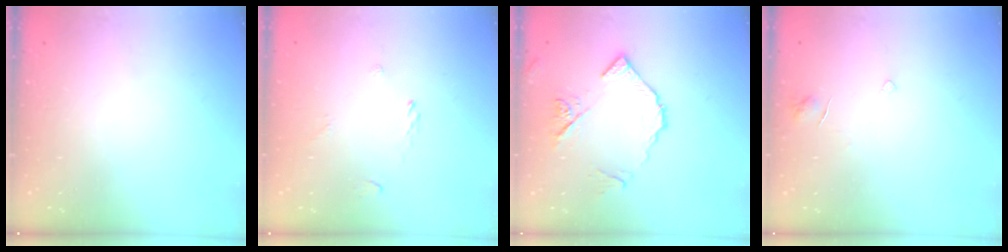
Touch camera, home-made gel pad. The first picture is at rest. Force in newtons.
{"total": 1.6, "press": 1.5, "slide": 0.5}
{"total": 10.6, "press": 10.5, "slide": 1.2}
{"total": 3.0, "press": 3.0, "slide": 0.2}